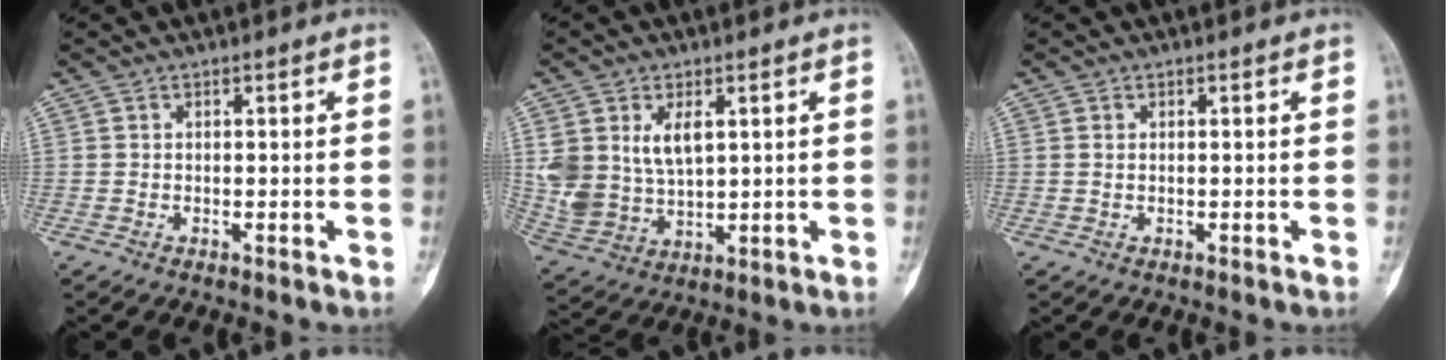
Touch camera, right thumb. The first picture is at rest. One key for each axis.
{"total": 10.2, "fx": 3.1, "fy": 6.4, "fz": 7.3, "tx": -0.135, "ty": -0.012, "tz": 0.077}
{"total": 0.7, "fx": 0.2, "fy": 0.4, "fz": 0.5, "tx": -0.014, "ty": 0.002, "tz": 0.006}